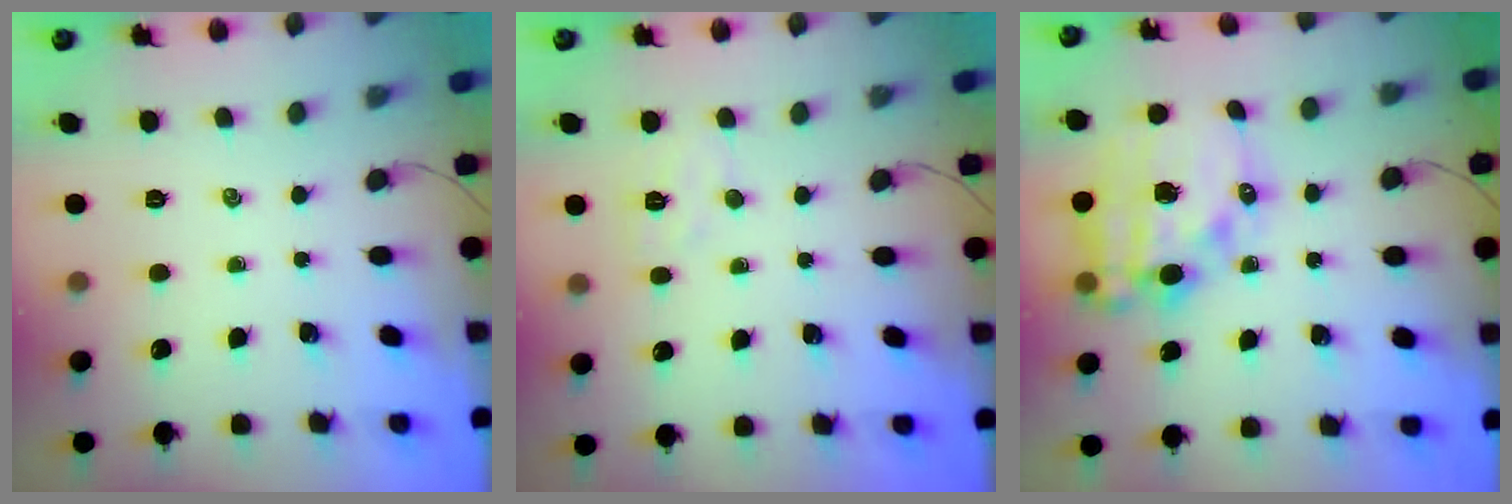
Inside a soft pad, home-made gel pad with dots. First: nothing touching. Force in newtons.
{"total": 4.0, "press": 3.9, "slide": 0.8}
{"total": 16.7, "press": 16.3, "slide": 3.6}